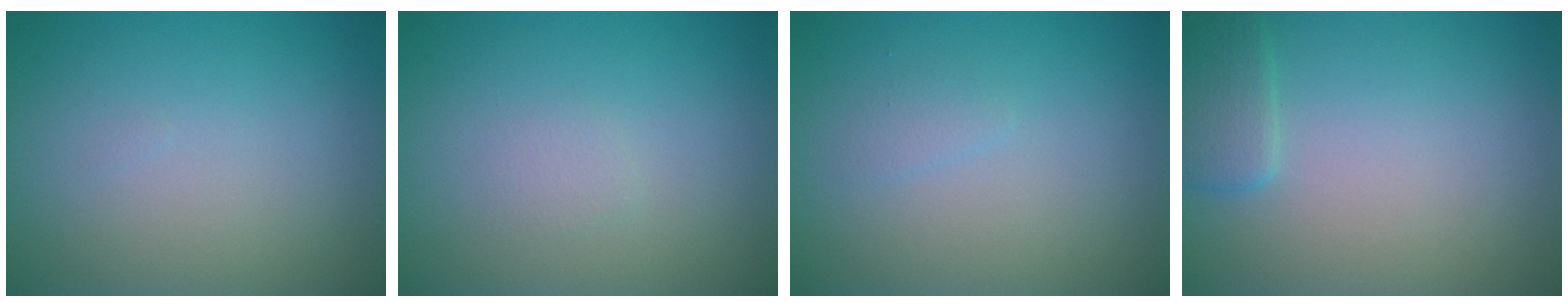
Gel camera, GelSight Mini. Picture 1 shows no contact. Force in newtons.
{"total": 0.7, "press": 0.7, "slide": 0.0}
{"total": 0.8, "press": 0.8, "slide": 0.0}
{"total": 1.9, "press": 1.9, "slide": 0.2}